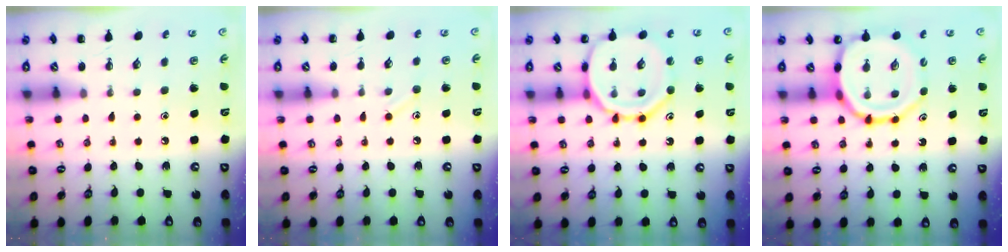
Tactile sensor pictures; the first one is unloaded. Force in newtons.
{"total": 6.4, "press": 6.2, "slide": 1.8}
{"total": 15.3, "press": 15.2, "slide": 1.1}
{"total": 13.6, "press": 13.3, "slide": 3.1}